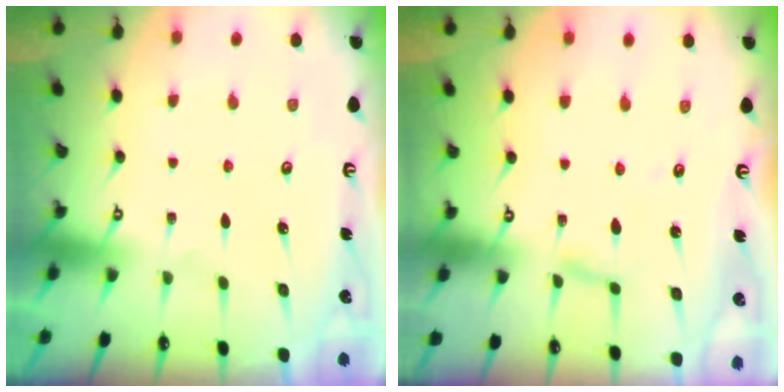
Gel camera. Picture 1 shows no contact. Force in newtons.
{"total": 2.8, "press": 2.7, "slide": 0.3}